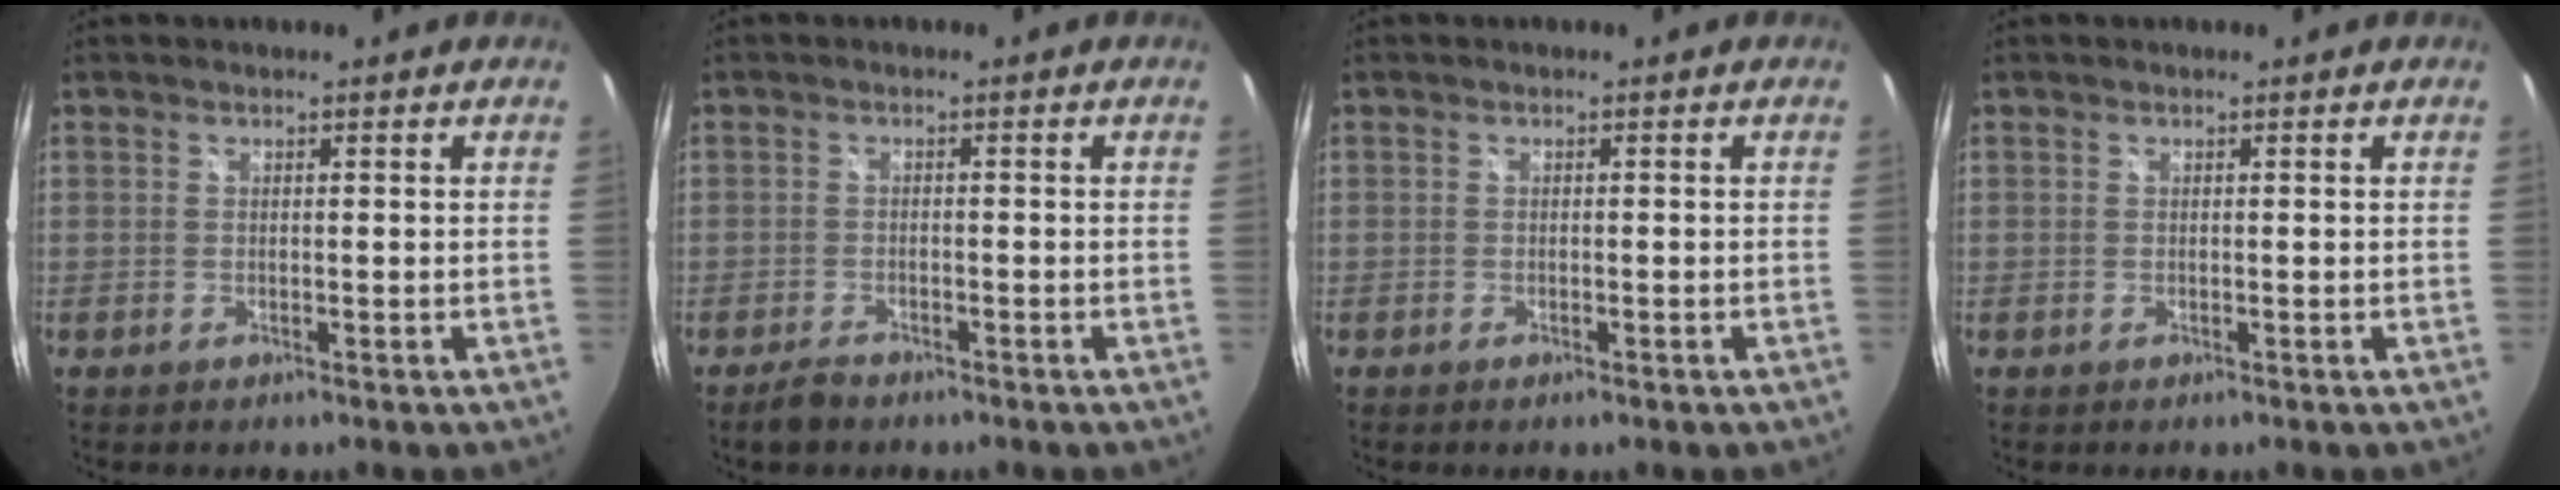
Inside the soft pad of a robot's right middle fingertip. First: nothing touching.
{"total": 2.8, "force": [-2.3, 1.1, 1.1], "torque": [-0.031, -0.003, -0.043]}
{"total": 1.1, "force": [-0.9, 0.3, 0.7], "torque": [-0.011, -0.003, -0.014]}
{"total": 0.0}